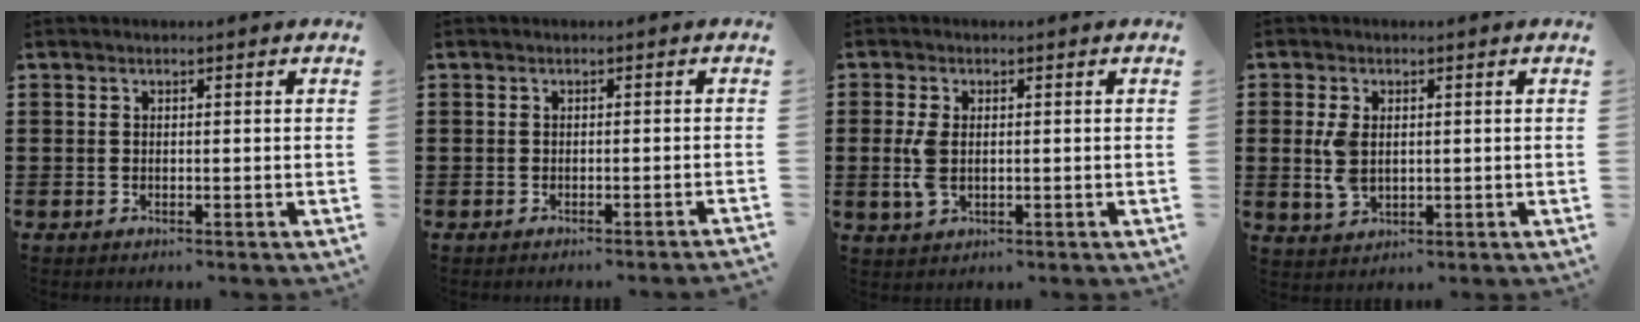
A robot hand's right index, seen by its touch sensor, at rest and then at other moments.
{"total": 0.8, "force": [-0.7, -0.3, 0.3], "torque": [-0.005, -0.001, -0.014]}
{"total": 4.3, "force": [0.0, 2.4, 3.6], "torque": [-0.091, -0.002, -0.006]}
{"total": 4.3, "force": [0.3, 2.7, 3.4], "torque": [-0.092, -0.001, -0.001]}